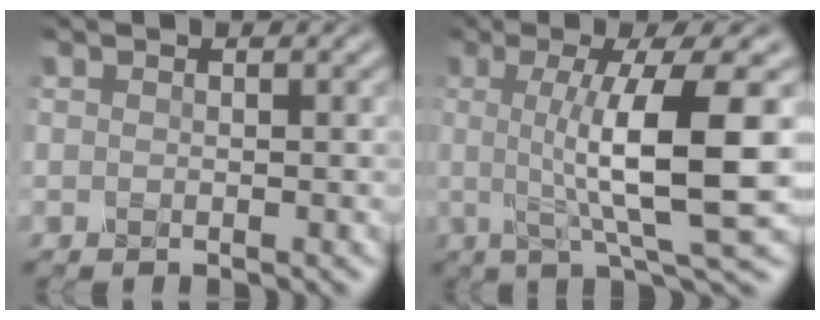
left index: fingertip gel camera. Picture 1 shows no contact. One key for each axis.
{"total": 9.5, "fx": 0.4, "fy": 2.0, "fz": 9.3, "tx": -0.126, "ty": -0.001, "tz": 0.006}